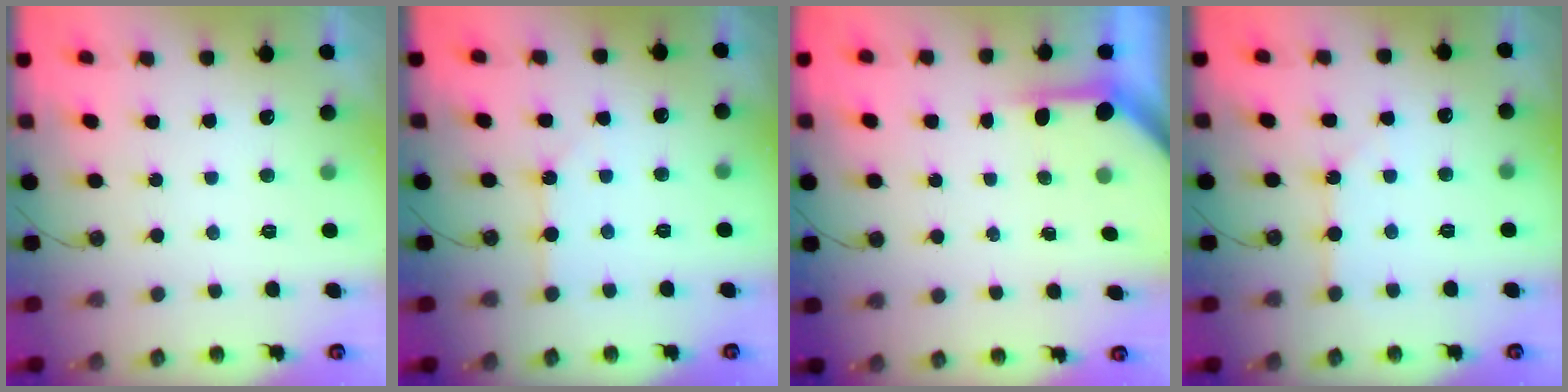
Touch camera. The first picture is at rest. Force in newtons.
{"total": 1.5, "press": 1.5, "slide": 0.3}
{"total": 4.0, "press": 4.0, "slide": 0.3}
{"total": 2.1, "press": 2.1, "slide": 0.3}